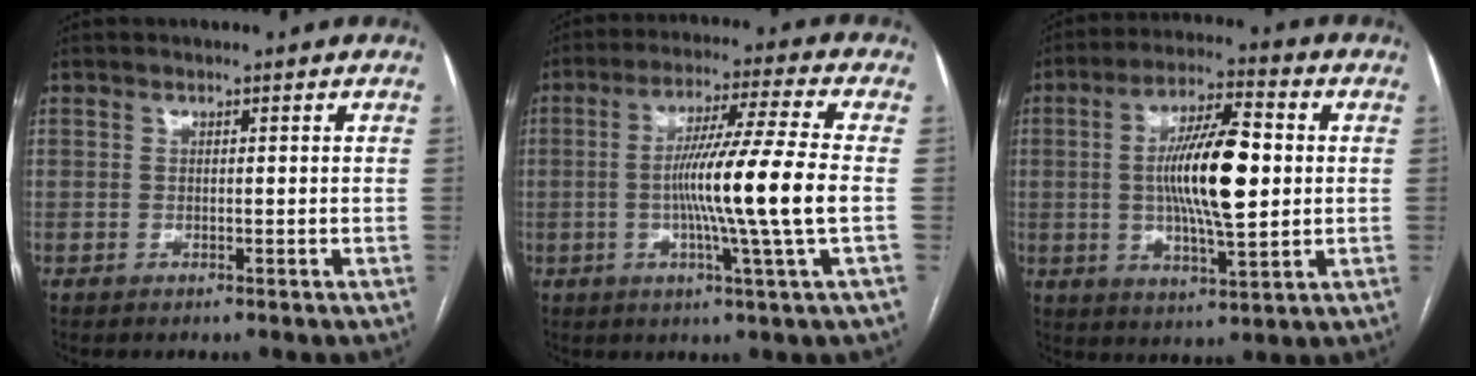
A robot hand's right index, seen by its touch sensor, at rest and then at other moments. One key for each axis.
{"total": 13.6, "fx": -1.6, "fy": -2.0, "fz": 13.4, "tx": -0.233, "ty": -0.008, "tz": -0.032}
{"total": 14.0, "fx": 0.8, "fy": 2.9, "fz": 13.6, "tx": -0.244, "ty": 0.008, "tz": 0.010}